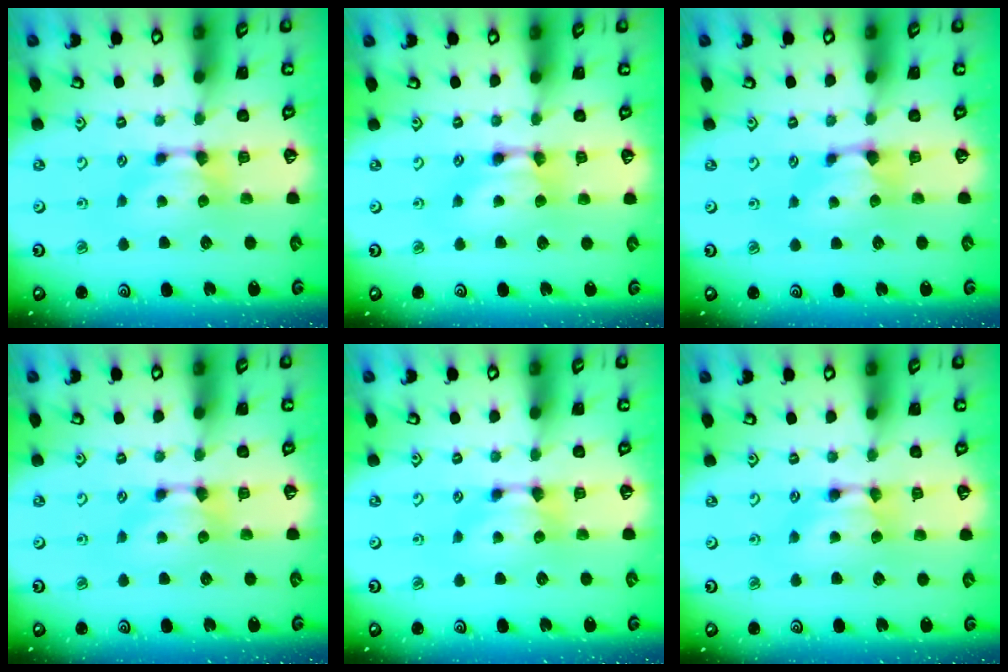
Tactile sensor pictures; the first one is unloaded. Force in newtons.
{"total": 1.9, "press": 1.9, "slide": 0.1}
{"total": 0.9, "press": 0.7, "slide": 0.6}
{"total": 0.0}
{"total": 0.0}
{"total": 1.8, "press": 1.8, "slide": 0.1}